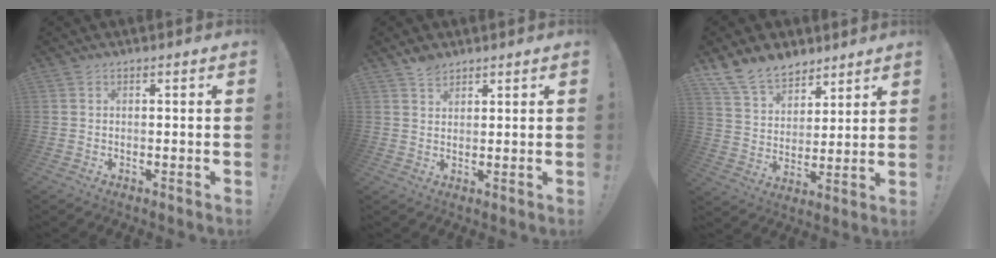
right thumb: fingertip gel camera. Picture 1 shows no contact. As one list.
[{"total": 4.3, "force": [3.3, 2.5, 1.3], "torque": [-0.016, -0.017, 0.061]}, {"total": 13.2, "force": [10.3, 7.5, 3.4], "torque": [-0.069, -0.076, 0.199]}]